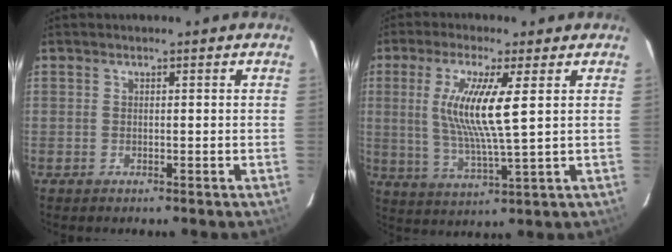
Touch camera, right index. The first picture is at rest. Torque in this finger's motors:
{"motor_torque": [1.63, 0.22, 0.96, 0.21]}